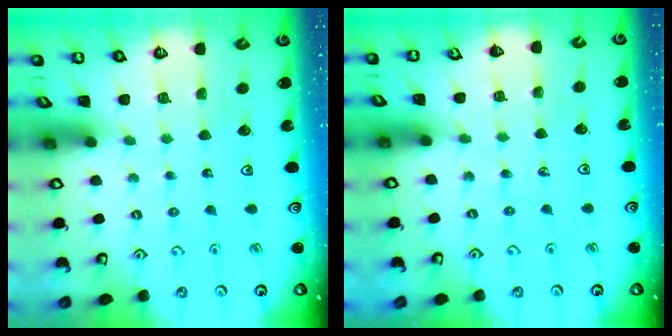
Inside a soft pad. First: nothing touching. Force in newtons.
{"total": 4.9, "press": 4.7, "slide": 1.2}